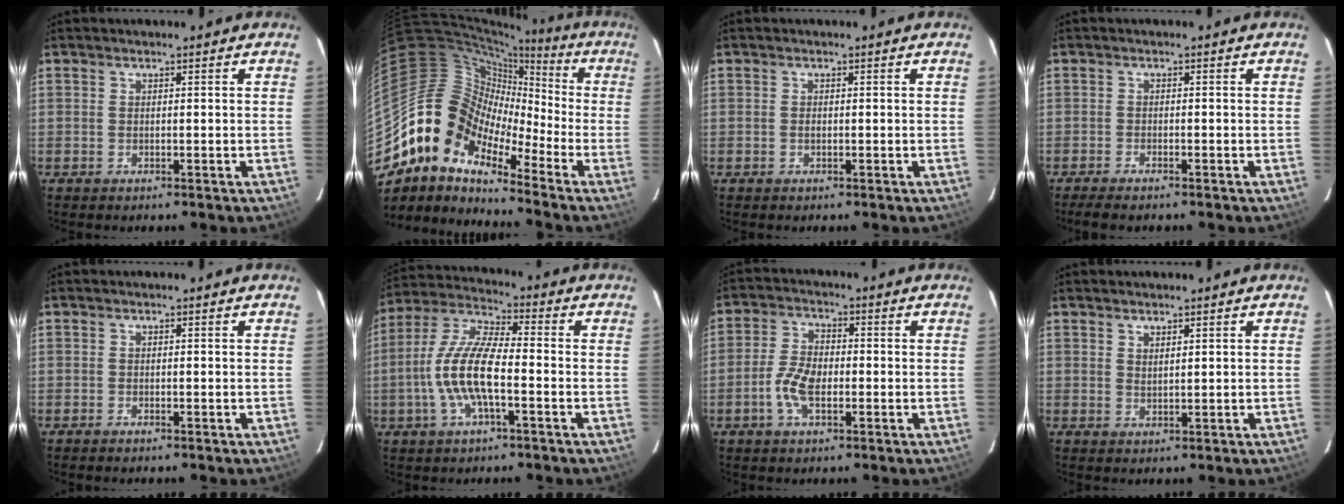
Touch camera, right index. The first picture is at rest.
{"total": 12.9, "force": [-8.9, 7.1, 6.0], "torque": [-0.094, 0.016, -0.197]}
{"total": 0.6, "force": [-0.2, 0.4, 0.4], "torque": [-0.006, -0.001, -0.003]}
{"total": 3.2, "force": [-2.7, 0.3, 1.6], "torque": [-0.044, -0.010, -0.050]}
{"total": 0.5, "force": [-0.5, 0.1, 0.2], "torque": [-0.003, -0.001, -0.011]}
{"total": 12.4, "force": [-3.3, 3.6, 11.4], "torque": [-0.240, 0.002, -0.067]}
{"total": 6.4, "force": [-2.1, 3.1, 5.1], "torque": [-0.111, 0.007, -0.041]}
{"total": 1.4, "force": [1.0, 0.5, 0.7], "torque": [-0.012, 0.000, 0.018]}